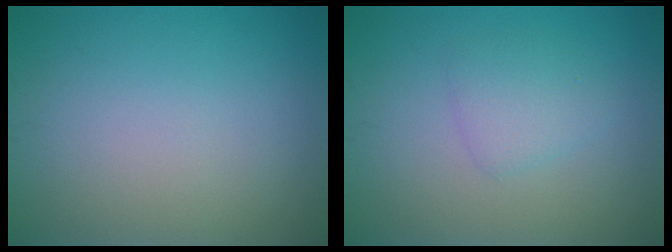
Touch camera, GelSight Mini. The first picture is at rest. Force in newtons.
{"total": 2.0, "press": 2.0, "slide": 0.2}